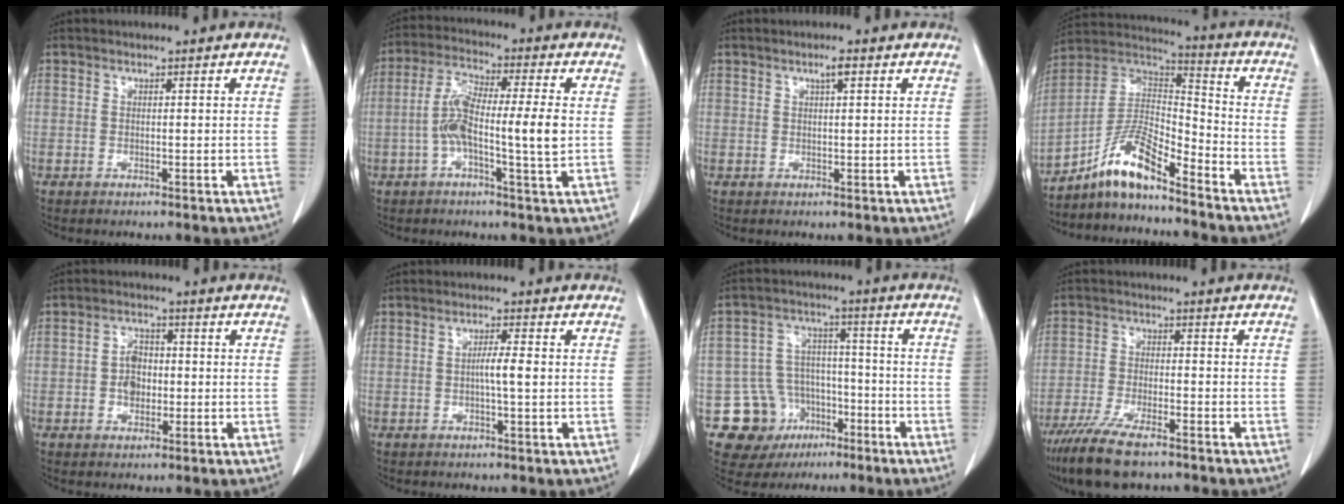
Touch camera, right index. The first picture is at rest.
{"total": 9.9, "force": [-0.9, 0.8, 9.9], "torque": [-0.190, 0.015, -0.026]}
{"total": 1.7, "force": [0.9, 0.1, 1.5], "torque": [-0.029, 0.002, 0.013]}
{"total": 10.4, "force": [-7.9, 1.8, 6.6], "torque": [-0.134, 0.025, -0.145]}
{"total": 4.8, "force": [-0.5, 3.0, 3.7], "torque": [-0.072, 0.009, -0.010]}
{"total": 2.8, "force": [-0.1, -0.1, 2.8], "torque": [-0.052, 0.000, -0.003]}
{"total": 12.0, "force": [-5.7, 10.1, 3.0], "torque": [-0.047, 0.045, -0.075]}
{"total": 10.7, "force": [-8.0, 2.5, 6.7], "torque": [-0.121, -0.025, -0.135]}